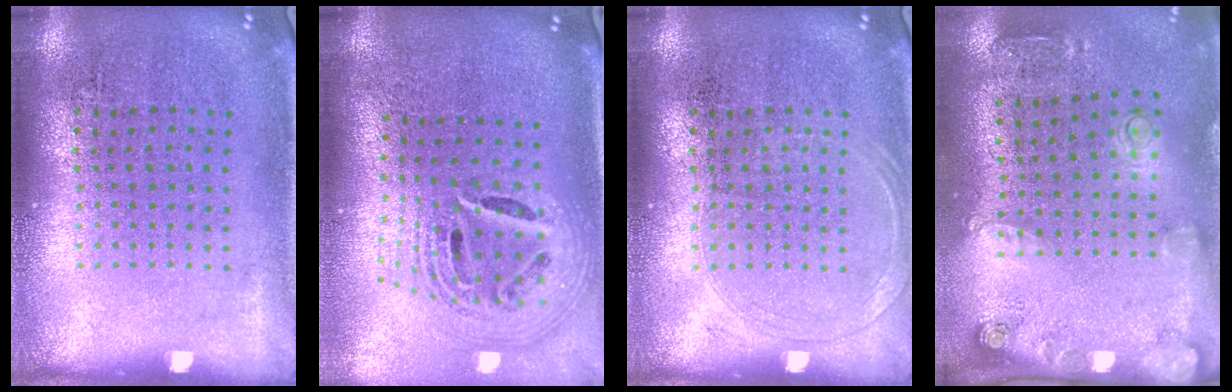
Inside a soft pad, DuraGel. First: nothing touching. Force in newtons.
{"total": 2.7, "press": 1.9, "slide": 1.9}
{"total": 1.1, "press": 1.0, "slide": 0.3}
{"total": 1.8, "press": 1.4, "slide": 1.1}